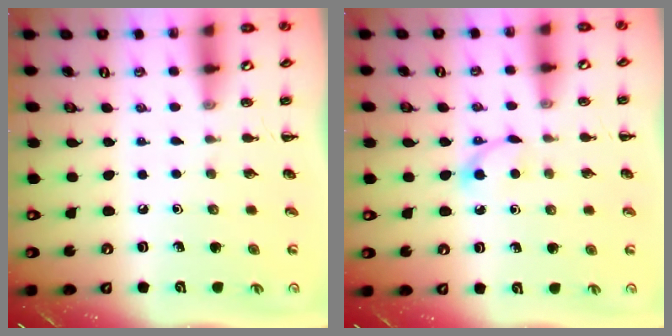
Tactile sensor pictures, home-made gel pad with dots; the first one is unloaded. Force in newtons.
{"total": 3.4, "press": 3.3, "slide": 1.0}